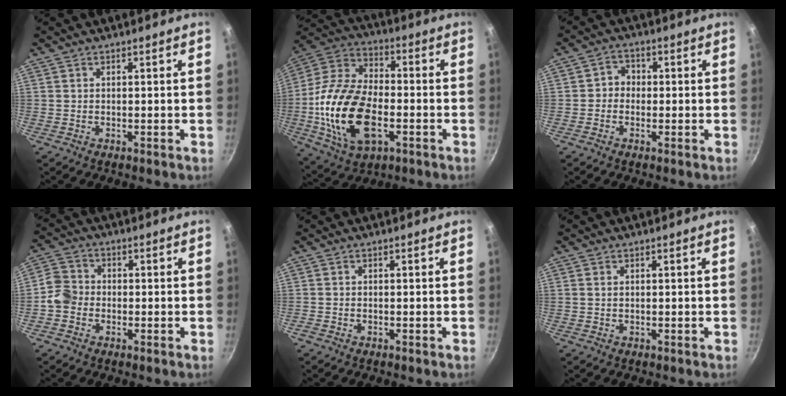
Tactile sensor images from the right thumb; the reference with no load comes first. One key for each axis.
{"total": 22.0, "fx": -4.6, "fy": 12.6, "fz": 17.5, "tx": -0.333, "ty": 0.024, "tz": -0.089}
{"total": 3.4, "fx": -0.5, "fy": 3.1, "fz": 1.3, "tx": 0.002, "ty": 0.012, "tz": -0.018}
{"total": 4.9, "fx": -1.6, "fy": 4.3, "fz": 2.0, "tx": -0.018, "ty": 0.018, "tz": -0.046}
{"total": 0.0}
{"total": 0.5, "fx": 0.1, "fy": 0.3, "fz": 0.4, "tx": -0.007, "ty": 0.001, "tz": 0.003}